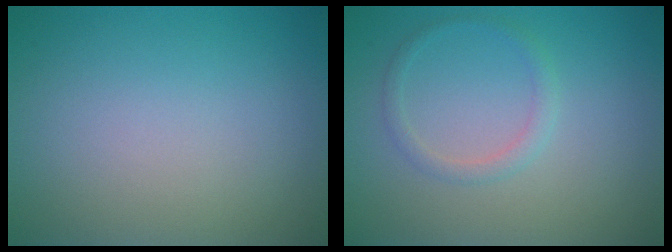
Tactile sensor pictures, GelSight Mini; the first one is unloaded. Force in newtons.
{"total": 1.4, "press": 1.4, "slide": 0.1}